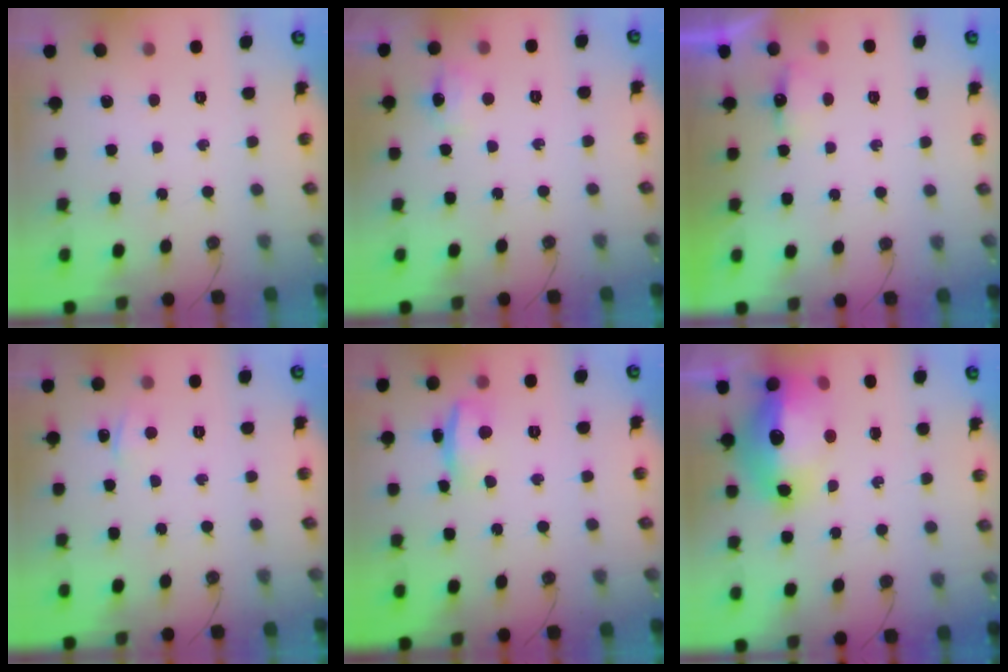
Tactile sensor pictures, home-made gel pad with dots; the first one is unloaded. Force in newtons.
{"total": 7.8, "press": 7.8, "slide": 0.7}
{"total": 3.9, "press": 3.8, "slide": 0.7}
{"total": 2.4, "press": 2.4, "slide": 0.4}
{"total": 11.7, "press": 5.7, "slide": 10.3}
{"total": 18.6, "press": 18.5, "slide": 2.3}